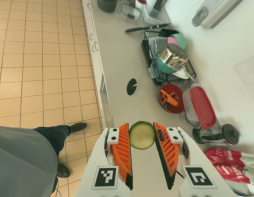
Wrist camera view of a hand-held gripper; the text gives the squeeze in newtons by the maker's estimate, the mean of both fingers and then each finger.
{"total": 7.5, "left": 7.6, "right": 7.4}